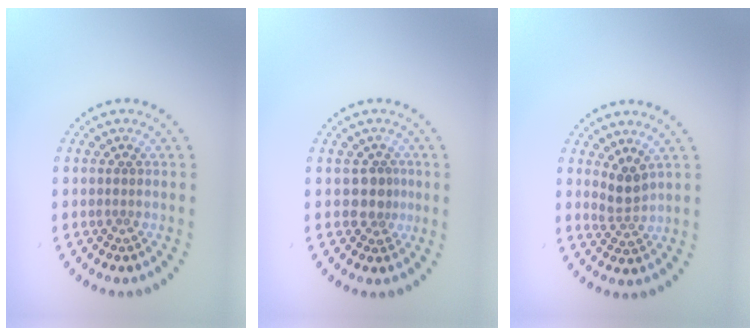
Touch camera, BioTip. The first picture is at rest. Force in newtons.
{"total": 2.1, "press": 1.6, "slide": 1.4}
{"total": 2.0, "press": 1.5, "slide": 1.3}